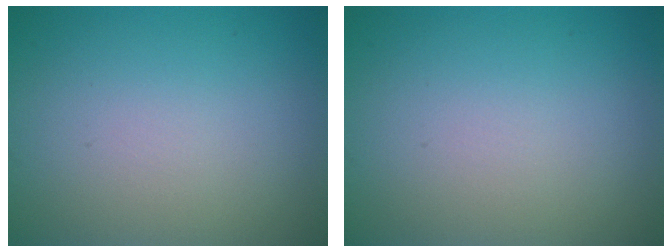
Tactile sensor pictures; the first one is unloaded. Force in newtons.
{"total": 0.0}